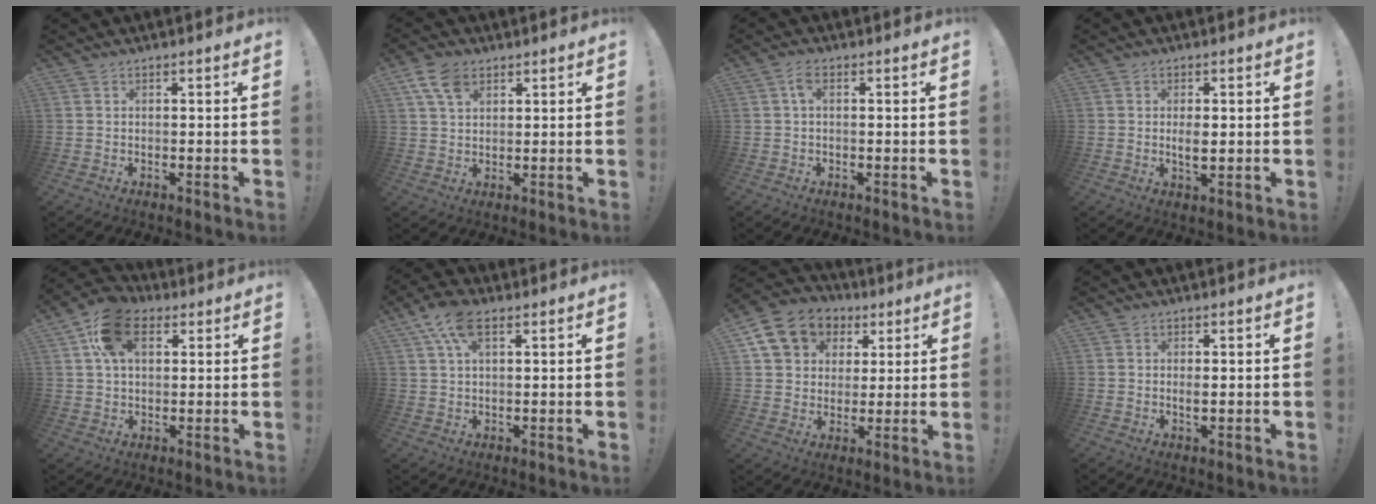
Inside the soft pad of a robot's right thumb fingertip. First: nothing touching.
{"total": 7.5, "force": [3.9, 4.5, 4.4], "torque": [-0.076, -0.005, 0.077]}
{"total": 2.7, "force": [0.7, 0.9, 2.4], "torque": [-0.042, 0.004, 0.011]}
{"total": 3.5, "force": [0.2, 1.6, 3.1], "torque": [-0.042, -0.008, -0.004]}
{"total": 13.8, "force": [5.2, 9.0, 9.1], "torque": [-0.152, 0.005, 0.098]}
{"total": 8.4, "force": [4.0, 3.9, 6.3], "torque": [-0.107, -0.001, 0.076]}
{"total": 13.6, "force": [6.0, 11.0, 5.2], "torque": [-0.070, -0.028, 0.121]}
{"total": 1.5, "force": [0.1, 0.5, 1.4], "torque": [-0.012, -0.007, -0.001]}